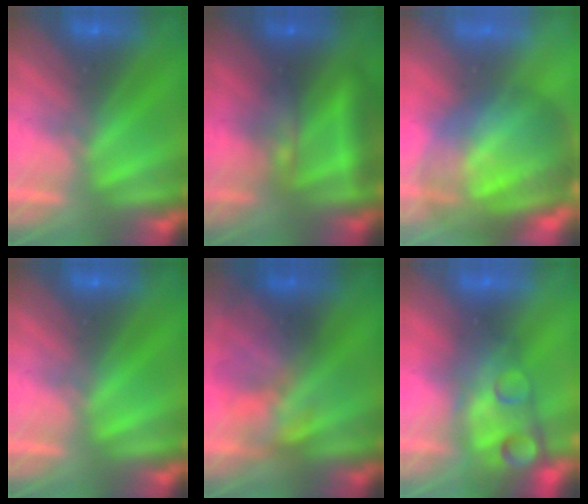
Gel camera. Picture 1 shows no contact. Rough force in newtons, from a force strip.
{"total": 8.5}
{"total": 10.5}
{"total": 0.0}
{"total": 3.8}
{"total": 7.4}